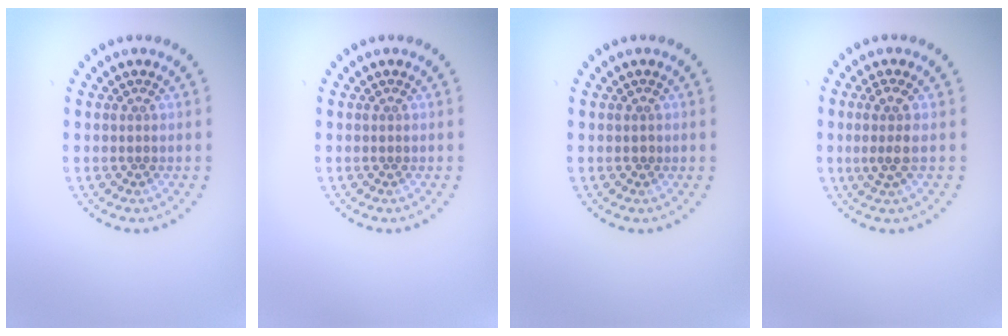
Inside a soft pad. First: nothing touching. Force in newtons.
{"total": 0.0}
{"total": 0.7, "press": 0.7, "slide": 0.1}
{"total": 2.2, "press": 1.8, "slide": 1.3}